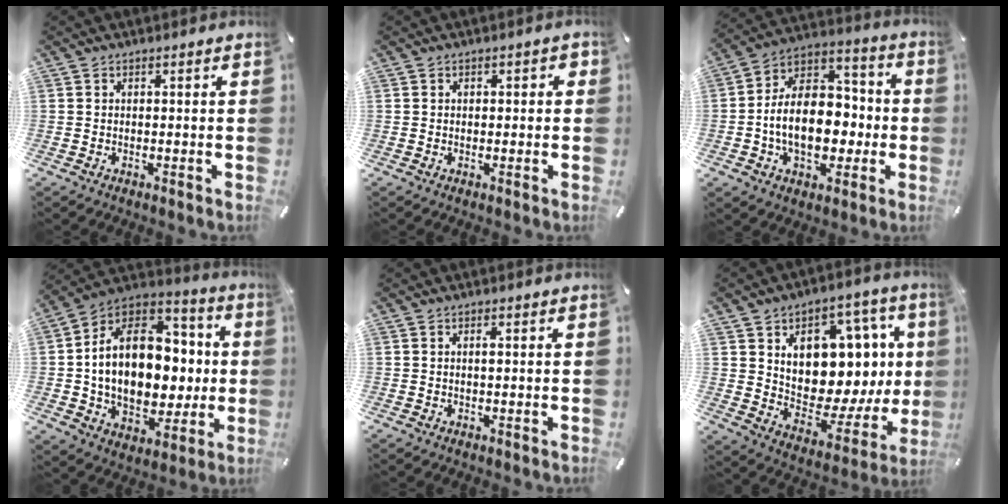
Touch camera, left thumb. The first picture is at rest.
{"total": 1.3, "force": [-0.3, 1.1, 0.7], "torque": [-0.004, 0.002, -0.010]}
{"total": 16.3, "force": [-3.1, 11.7, 10.9], "torque": [-0.188, 0.012, -0.054]}
{"total": 20.7, "force": [-0.2, 15.3, 14.0], "torque": [-0.250, -0.010, 0.004]}
{"total": 0.8, "force": [0.1, 0.2, 0.8], "torque": [-0.016, 0.000, 0.001]}
{"total": 15.1, "force": [4.3, 10.2, 10.3], "torque": [-0.132, -0.058, 0.069]}